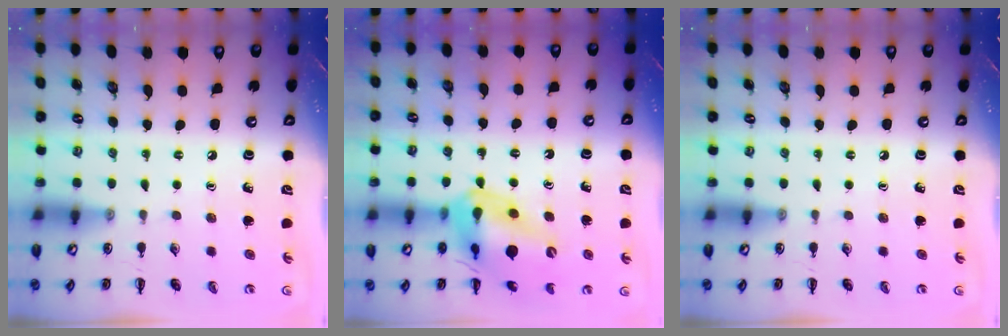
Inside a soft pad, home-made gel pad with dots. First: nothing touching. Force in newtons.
{"total": 17.9, "press": 17.7, "slide": 3.1}
{"total": 0.0}